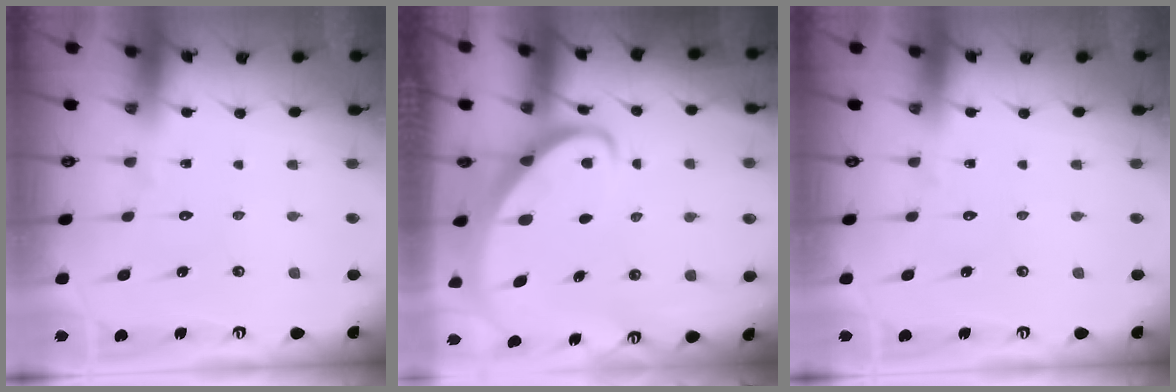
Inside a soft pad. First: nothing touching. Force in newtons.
{"total": 3.4, "press": 3.4, "slide": 0.4}
{"total": 0.0}